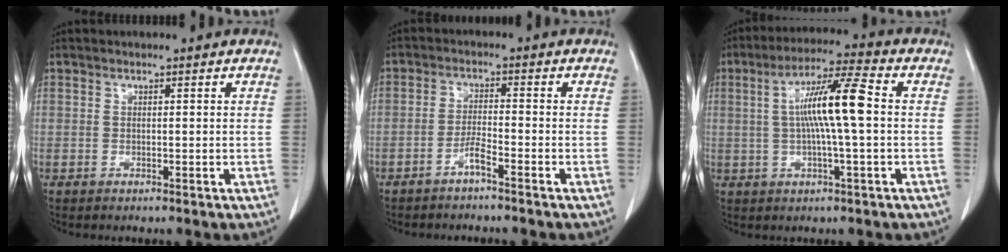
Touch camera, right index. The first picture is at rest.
{"total": 2.8, "force": [-2.1, -0.2, 1.9], "torque": [-0.038, 0.001, -0.042]}
{"total": 10.3, "force": [0.8, 0.5, 10.2], "torque": [-0.189, 0.015, 0.008]}